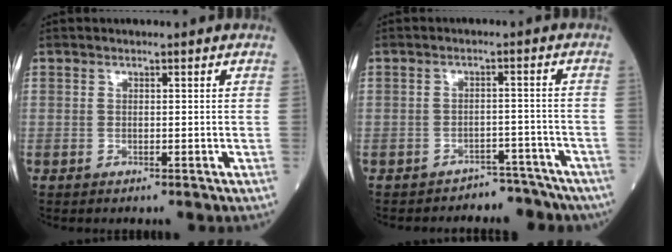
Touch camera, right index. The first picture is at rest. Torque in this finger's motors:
{"motor_torque": [0.48, -1.19, 0.10, 0.00]}